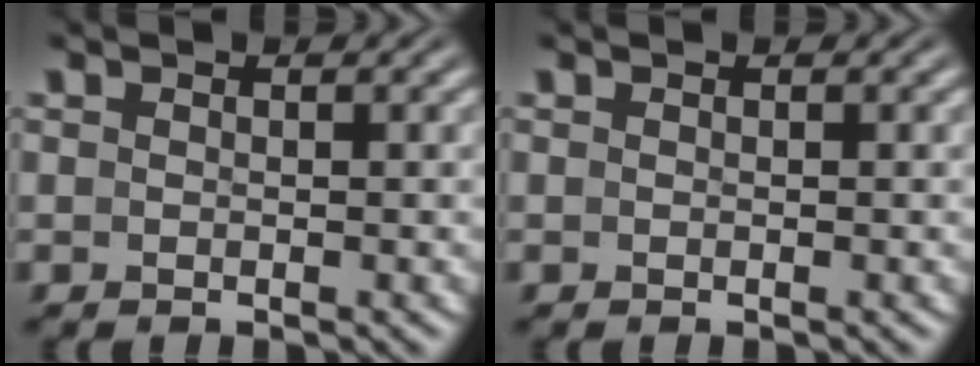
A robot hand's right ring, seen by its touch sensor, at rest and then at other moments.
{"total": 1.2, "force": [-0.3, -1.1, -0.4], "torque": [0.014, -0.012, 0.006]}